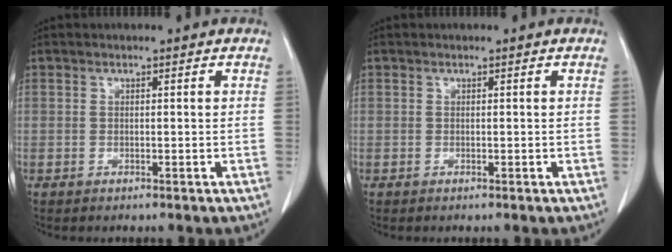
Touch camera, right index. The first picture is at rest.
{"total": 0.0}